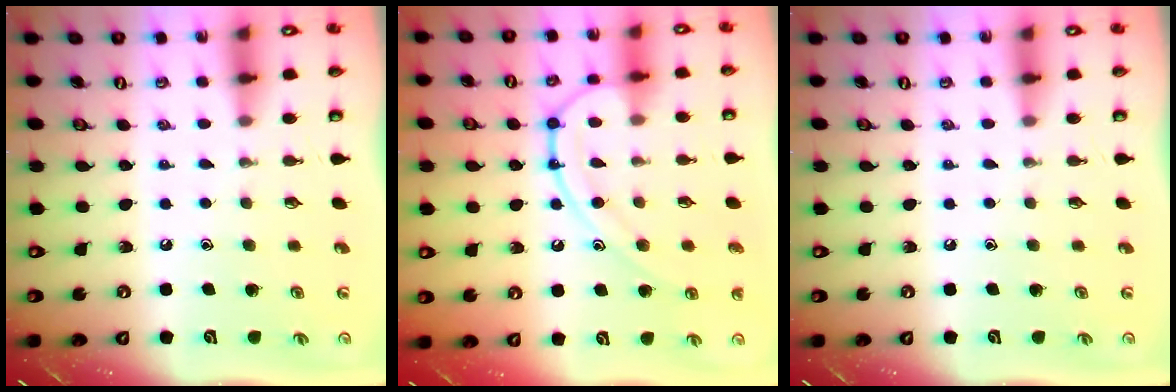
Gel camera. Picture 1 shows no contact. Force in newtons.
{"total": 12.8, "press": 12.7, "slide": 0.9}
{"total": 0.0}